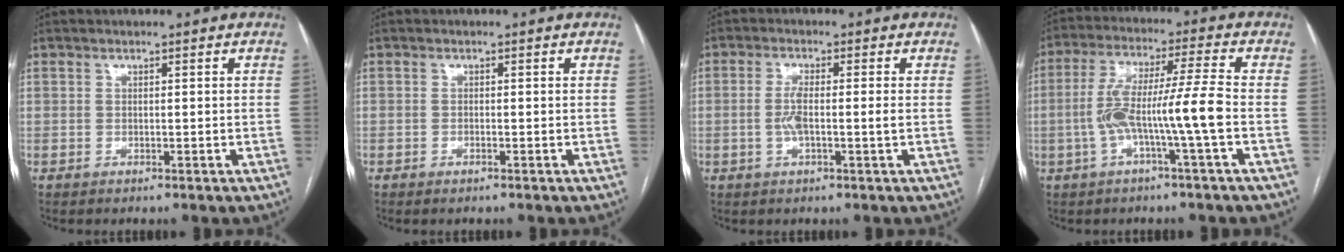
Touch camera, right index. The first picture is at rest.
{"total": 0.7, "force": [-0.5, 0.0, 0.5], "torque": [-0.010, -0.001, -0.008]}
{"total": 4.1, "force": [-0.5, 0.3, 4.0], "torque": [-0.084, -0.001, -0.010]}
{"total": 10.2, "force": [-2.4, -0.7, 9.9], "torque": [-0.198, 0.019, -0.046]}